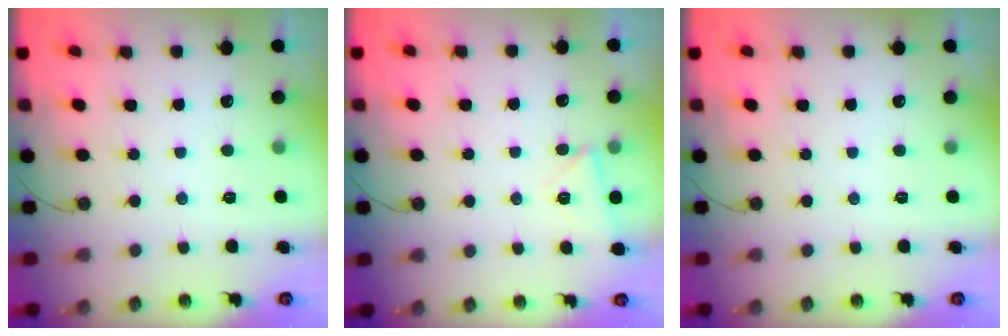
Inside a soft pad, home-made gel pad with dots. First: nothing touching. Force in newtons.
{"total": 4.0, "press": 4.0, "slide": 0.5}
{"total": 0.0}